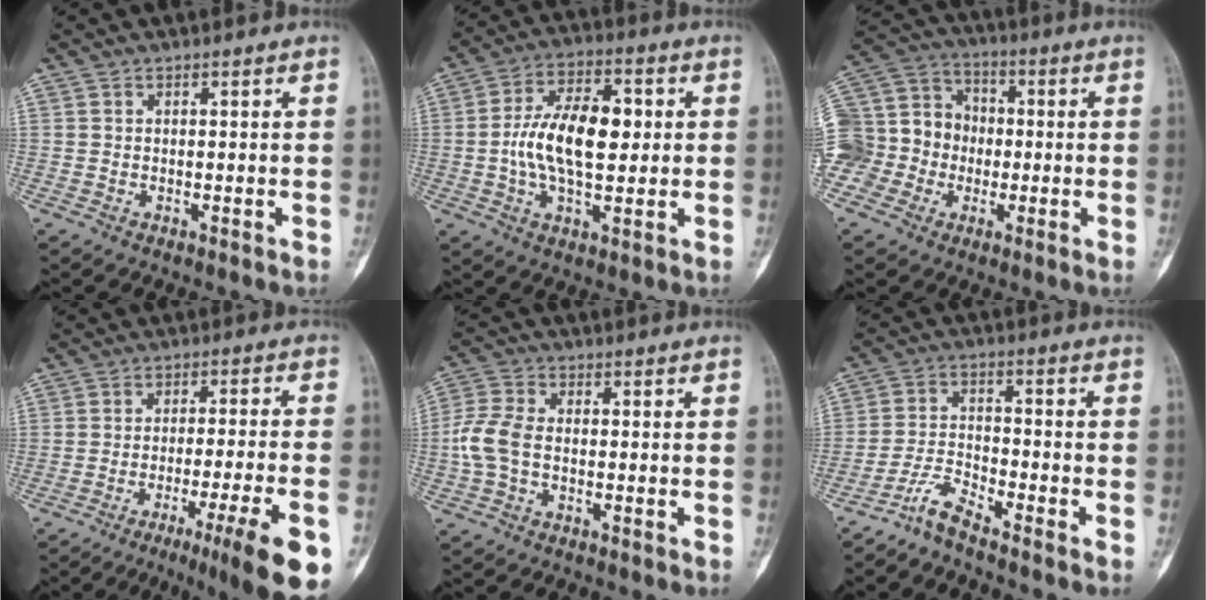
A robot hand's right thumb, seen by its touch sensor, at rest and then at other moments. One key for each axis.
{"total": 14.0, "fx": 0.5, "fy": 7.3, "fz": 11.9, "tx": -0.199, "ty": 0.015, "tz": 0.005}
{"total": 20.4, "fx": -3.2, "fy": 18.0, "fz": 9.0, "tx": -0.210, "ty": 0.074, "tz": -0.057}
{"total": 15.5, "fx": -8.1, "fy": 1.0, "fz": 13.2, "tx": -0.156, "ty": 0.018, "tz": -0.116}
{"total": 6.4, "fx": -1.2, "fy": 3.8, "fz": 5.0, "tx": -0.128, "ty": 0.016, "tz": -0.030}
{"total": 5.1, "fx": -4.6, "fy": -0.1, "fz": 2.2, "tx": -0.051, "ty": 0.023, "tz": -0.101}